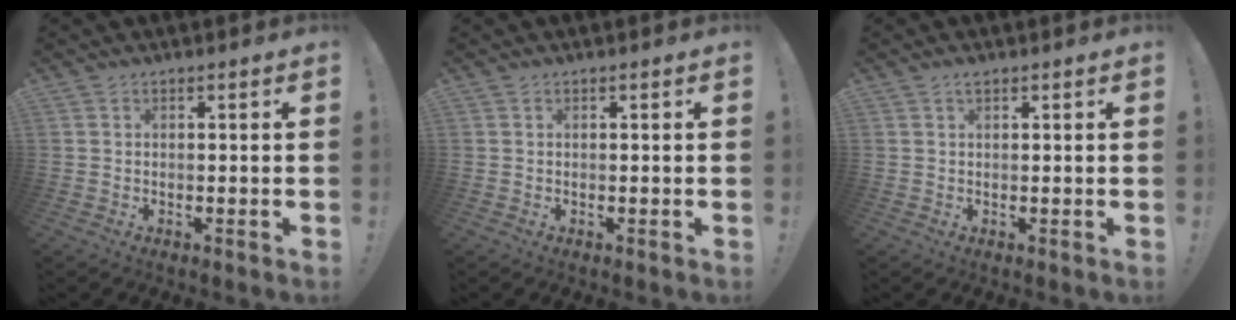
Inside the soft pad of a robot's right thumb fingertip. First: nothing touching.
{"total": 0.0}
{"total": 1.0, "force": [0.8, 0.3, 0.6], "torque": [-0.003, -0.002, 0.012]}